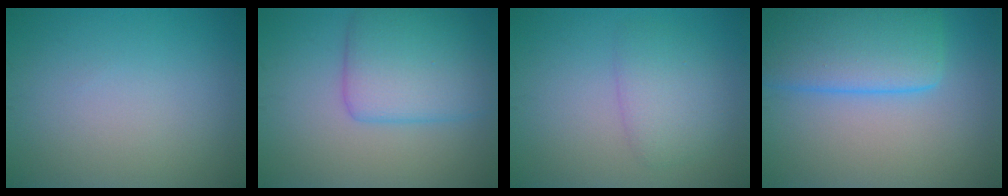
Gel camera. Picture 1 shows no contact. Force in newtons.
{"total": 6.0, "press": 6.0, "slide": 0.1}
{"total": 2.9, "press": 2.9, "slide": 0.2}
{"total": 8.1, "press": 8.1, "slide": 0.3}